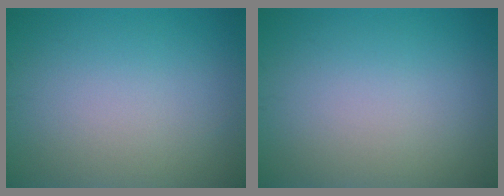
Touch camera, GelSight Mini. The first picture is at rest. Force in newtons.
{"total": 0.0}